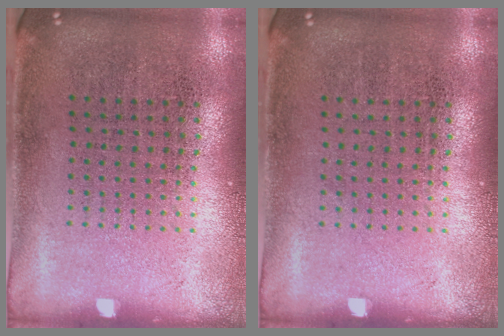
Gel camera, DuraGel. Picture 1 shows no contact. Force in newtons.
{"total": 0.0}